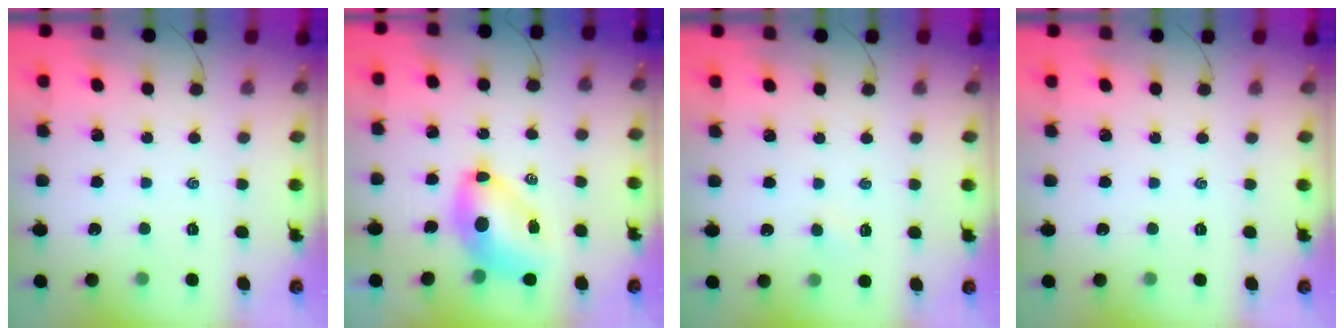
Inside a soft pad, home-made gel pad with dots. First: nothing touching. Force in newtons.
{"total": 8.4, "press": 8.1, "slide": 2.3}
{"total": 2.4, "press": 2.2, "slide": 0.8}
{"total": 0.0}